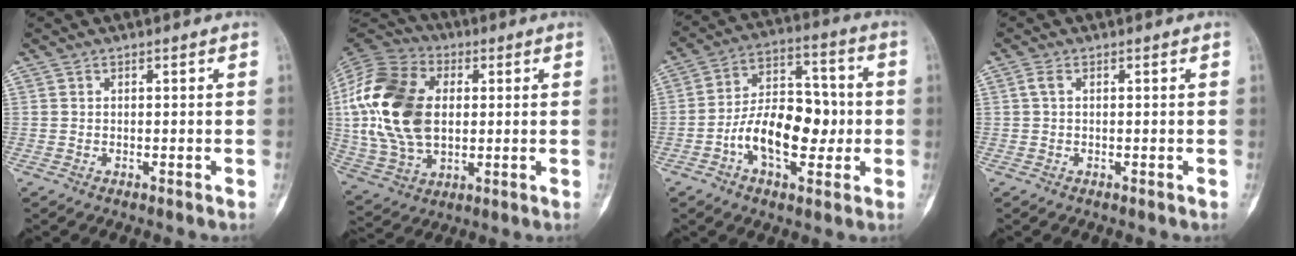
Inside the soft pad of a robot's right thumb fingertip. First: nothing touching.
{"total": 23.3, "force": [2.0, 15.3, 17.5], "torque": [-0.354, -0.001, 0.036]}
{"total": 15.3, "force": [-2.8, 8.9, 12.1], "torque": [-0.177, 0.038, -0.049]}
{"total": 1.1, "force": [0.2, 0.5, 1.0], "torque": [-0.026, 0.001, 0.002]}